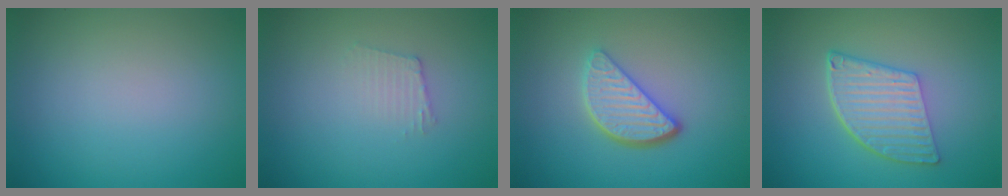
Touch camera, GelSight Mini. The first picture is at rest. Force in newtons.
{"total": 1.2, "press": 1.2, "slide": 0.2}
{"total": 3.9, "press": 3.1, "slide": 2.4}
{"total": 5.7, "press": 4.1, "slide": 4.0}